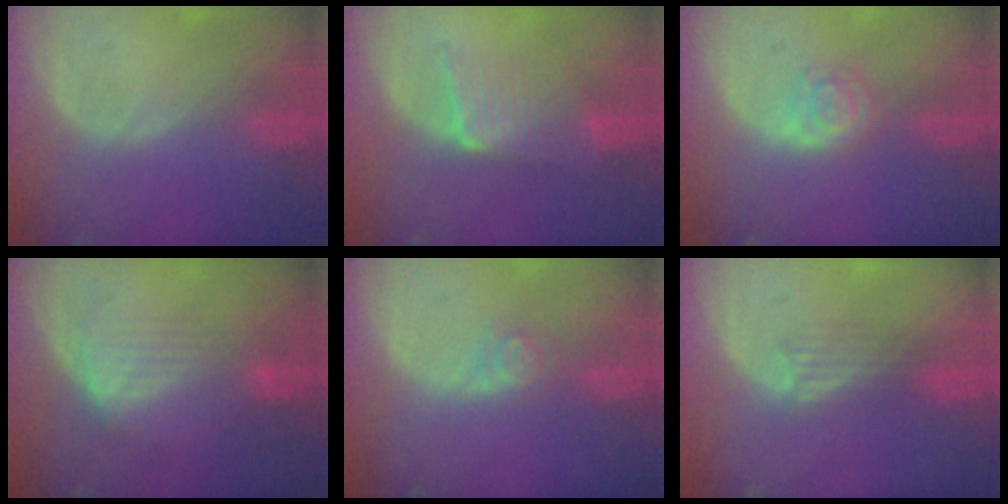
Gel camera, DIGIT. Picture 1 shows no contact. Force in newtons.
{"total": 6.7, "press": 5.8, "slide": 3.4}
{"total": 4.1, "press": 3.8, "slide": 1.5}
{"total": 6.4, "press": 6.3, "slide": 1.2}
{"total": 2.6, "press": 2.6, "slide": 0.3}
{"total": 3.1, "press": 2.8, "slide": 1.3}